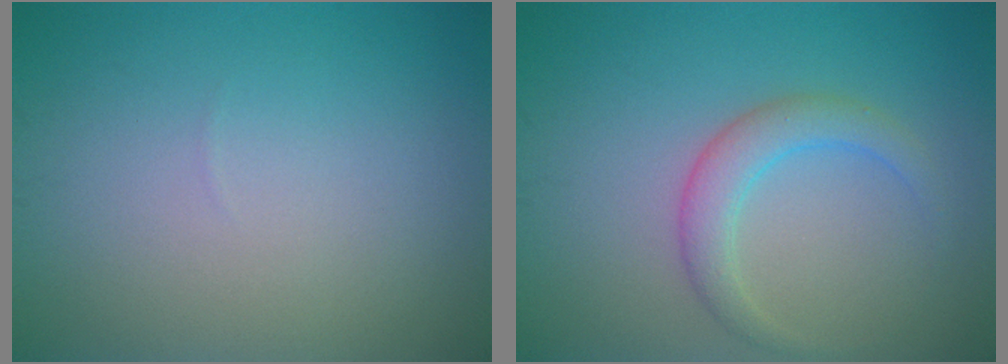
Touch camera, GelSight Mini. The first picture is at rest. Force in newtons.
{"total": 2.8, "press": 2.8, "slide": 0.2}